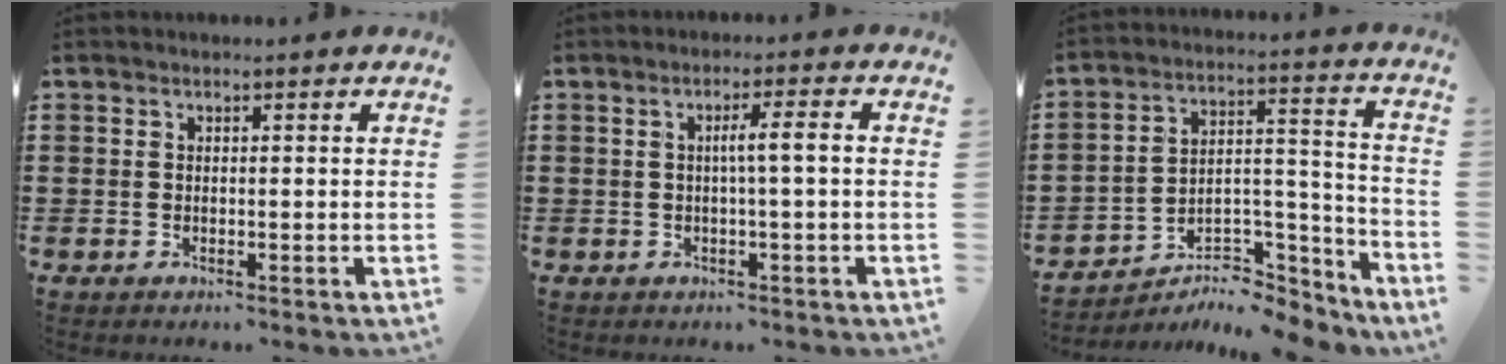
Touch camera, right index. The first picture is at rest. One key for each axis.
{"total": 3.3, "fx": -0.2, "fy": -0.3, "fz": 3.3, "tx": -0.059, "ty": -0.005, "tz": -0.007}
{"total": 6.7, "fx": -5.9, "fy": 2.5, "fz": 2.1, "tx": -0.029, "ty": 0.013, "tz": -0.111}